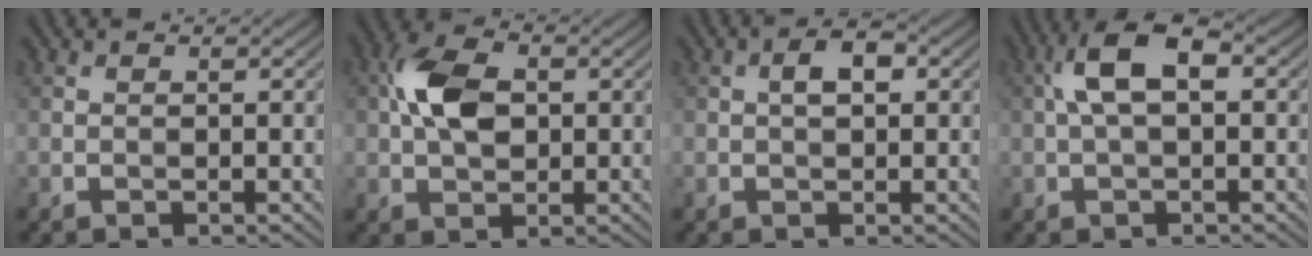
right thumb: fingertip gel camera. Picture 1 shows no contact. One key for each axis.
{"total": 7.1, "fx": 1.0, "fy": 4.5, "fz": 5.5, "tx": -0.119, "ty": 0.013, "tz": 0.010}
{"total": 2.8, "fx": 0.5, "fy": 1.4, "fz": 2.4, "tx": -0.039, "ty": 0.007, "tz": 0.006}
{"total": 6.2, "fx": 0.9, "fy": 2.7, "fz": 5.6, "tx": -0.118, "ty": 0.021, "tz": 0.010}